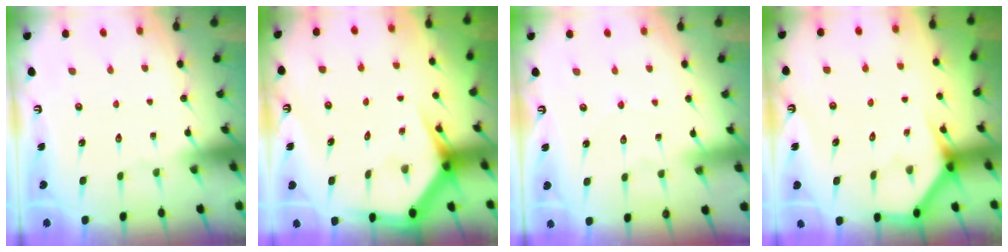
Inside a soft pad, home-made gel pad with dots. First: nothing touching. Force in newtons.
{"total": 4.3, "press": 4.3, "slide": 0.3}
{"total": 3.7, "press": 3.7, "slide": 0.3}
{"total": 3.8, "press": 3.8, "slide": 0.3}